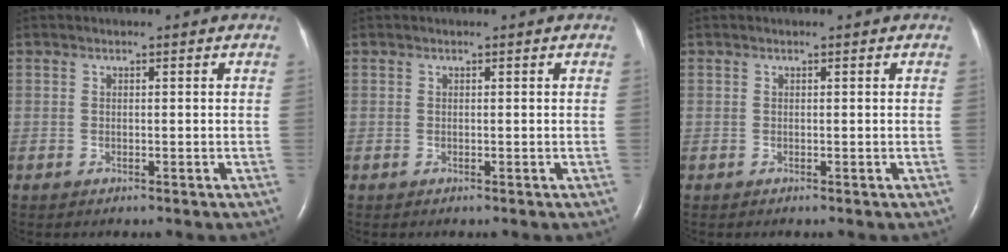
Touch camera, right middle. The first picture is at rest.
{"total": 0.0}
{"total": 0.0}